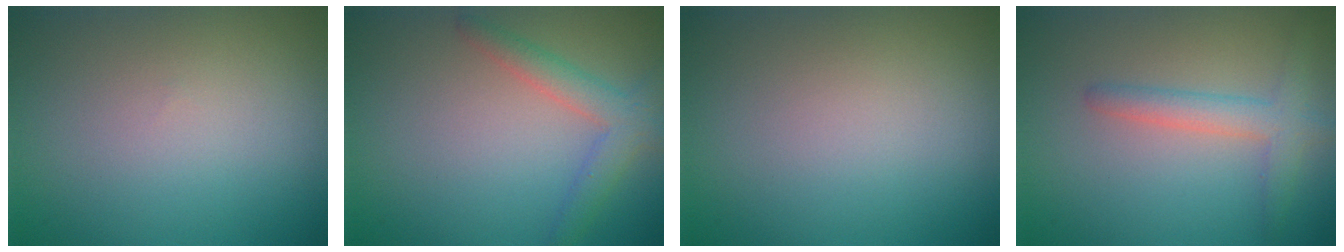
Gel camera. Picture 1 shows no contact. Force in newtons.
{"total": 2.9, "press": 2.9, "slide": 0.1}
{"total": 0.0}
{"total": 2.7, "press": 2.7, "slide": 0.2}